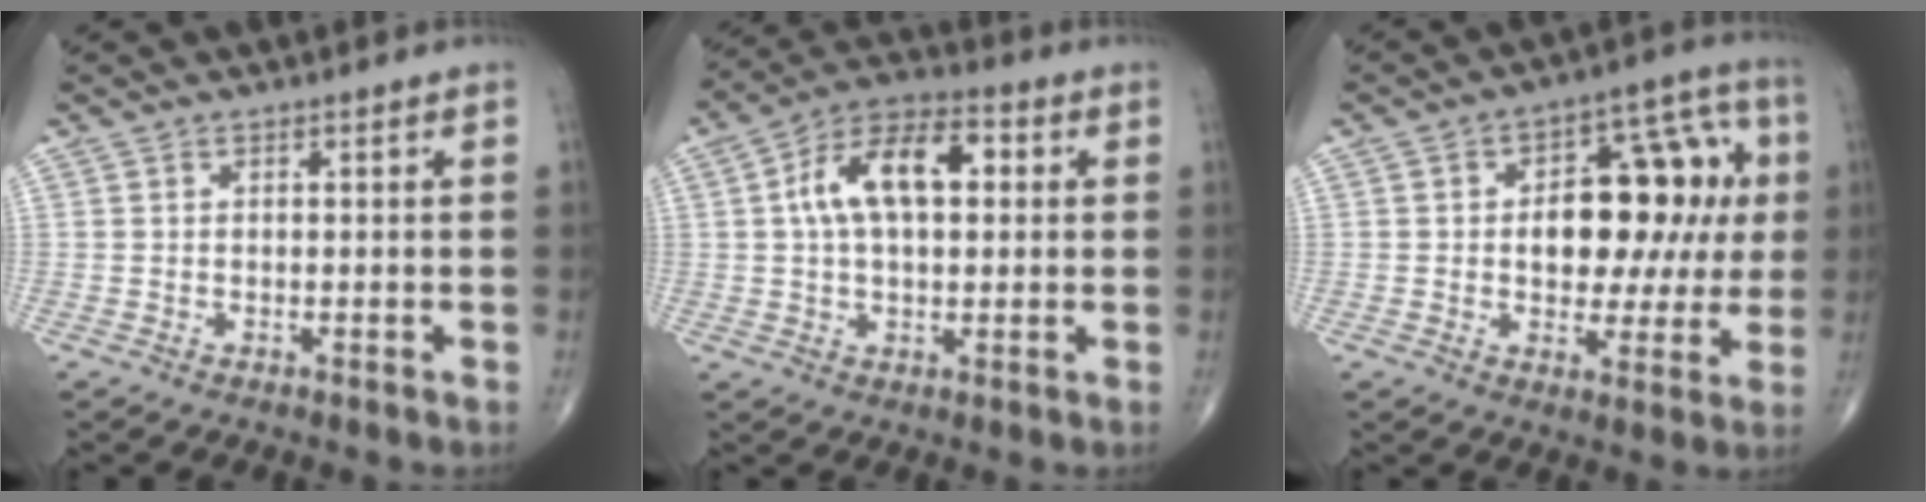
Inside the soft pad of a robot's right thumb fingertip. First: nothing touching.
{"total": 13.8, "force": [2.5, 7.5, 11.2], "torque": [-0.189, 0.028, 0.035]}
{"total": 17.4, "force": [1.7, 10.1, 14.1], "torque": [-0.144, 0.033, 0.030]}